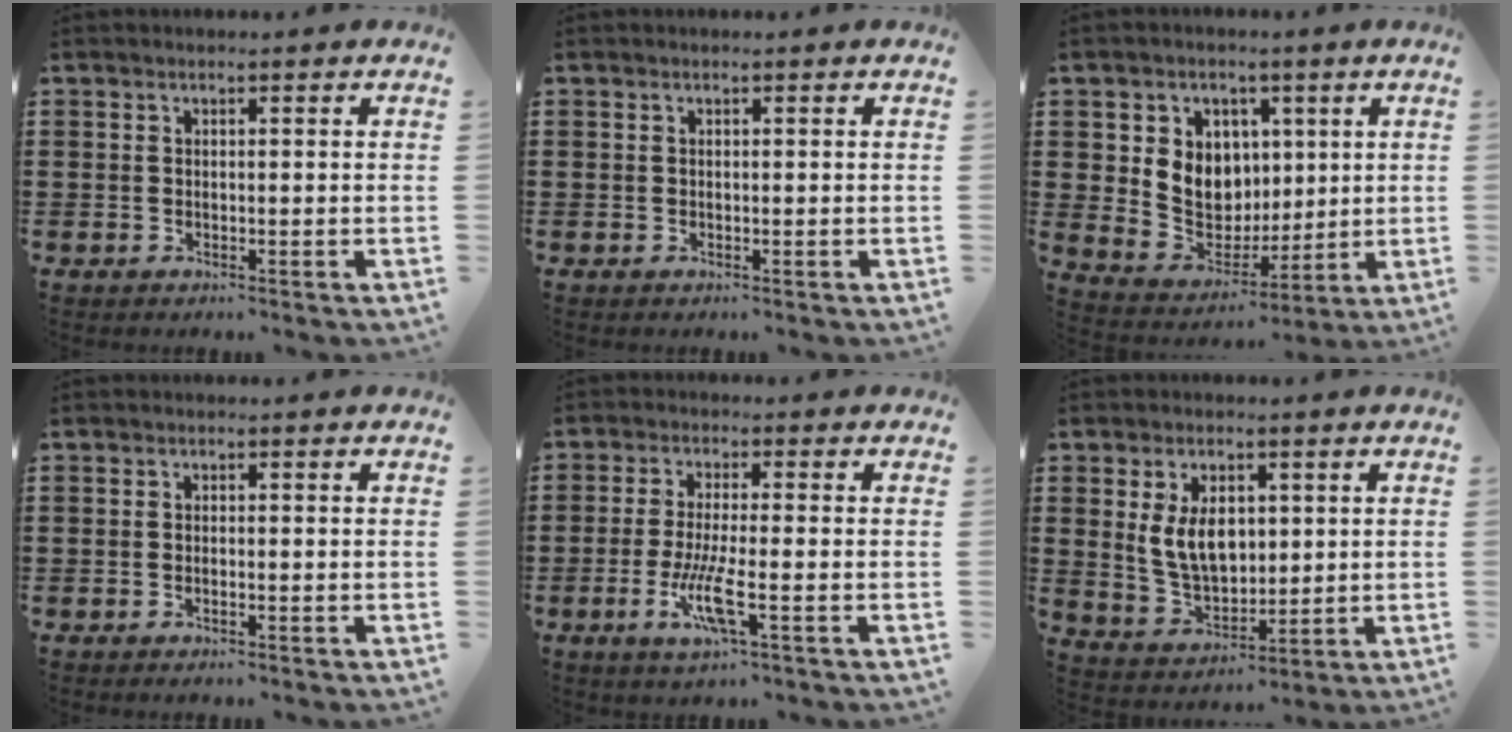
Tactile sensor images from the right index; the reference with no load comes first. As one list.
[{"total": 0.0}, {"total": 7.8, "force": [1.8, 7.3, 2.0], "torque": [-0.060, -0.003, 0.038]}, {"total": 0.5, "force": [-0.3, 0.1, 0.4], "torque": [-0.009, -0.003, -0.004]}, {"total": 6.7, "force": [-2.2, 0.8, 6.2], "torque": [-0.130, -0.020, -0.044]}, {"total": 7.8, "force": [1.6, 4.9, 5.8], "torque": [-0.130, 0.008, 0.024]}]